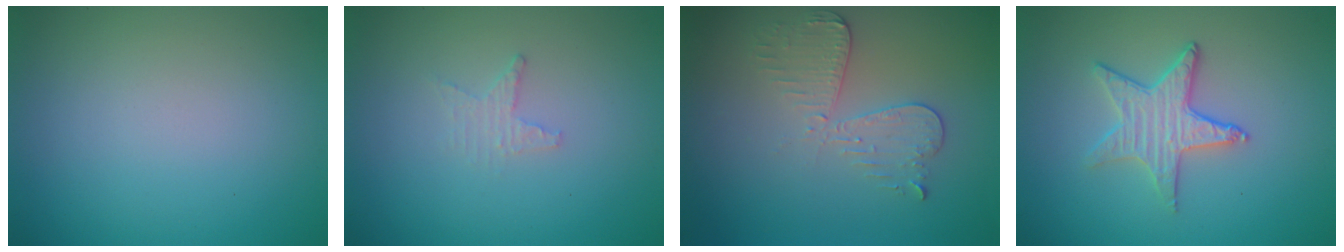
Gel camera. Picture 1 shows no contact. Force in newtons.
{"total": 1.2, "press": 1.2, "slide": 0.4}
{"total": 3.0, "press": 2.7, "slide": 1.2}
{"total": 3.2, "press": 3.0, "slide": 1.2}